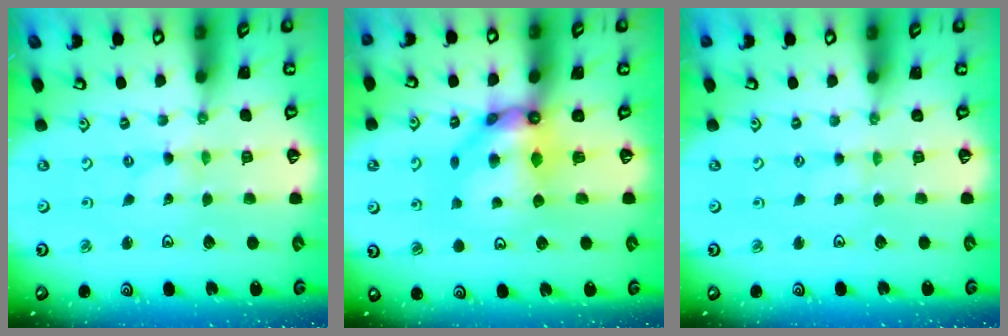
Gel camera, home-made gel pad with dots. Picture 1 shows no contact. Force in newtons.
{"total": 10.9, "press": 10.9, "slide": 1.0}
{"total": 1.2, "press": 1.2, "slide": 0.4}